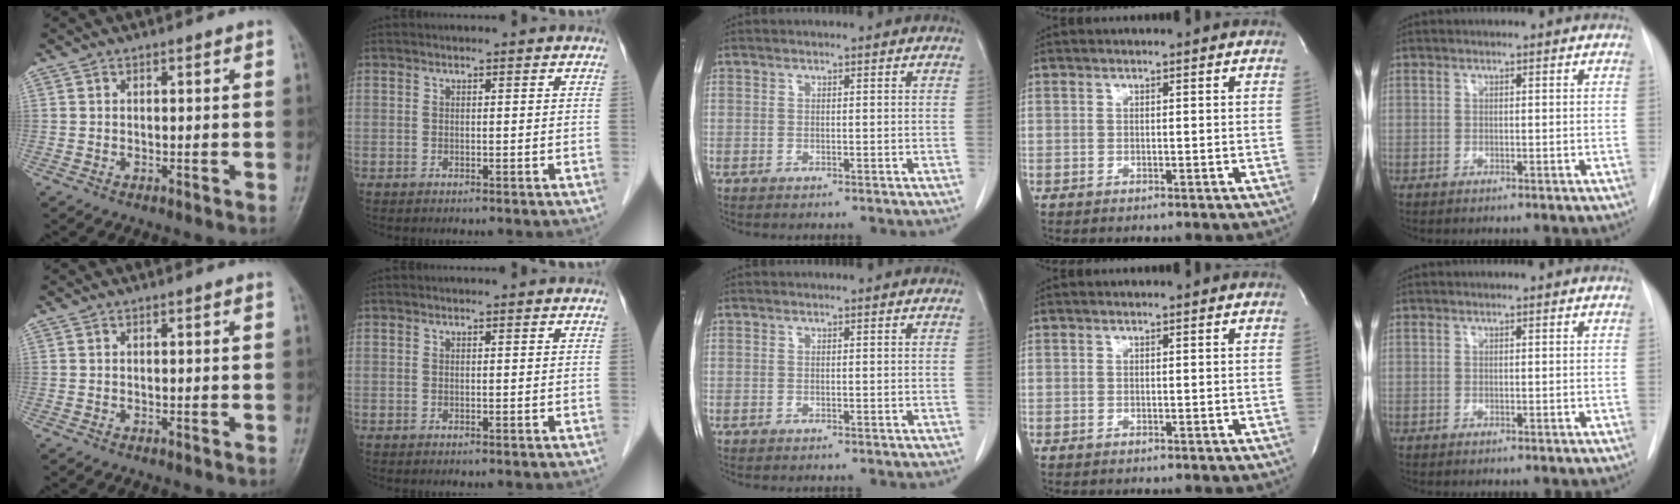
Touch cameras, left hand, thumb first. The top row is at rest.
{}